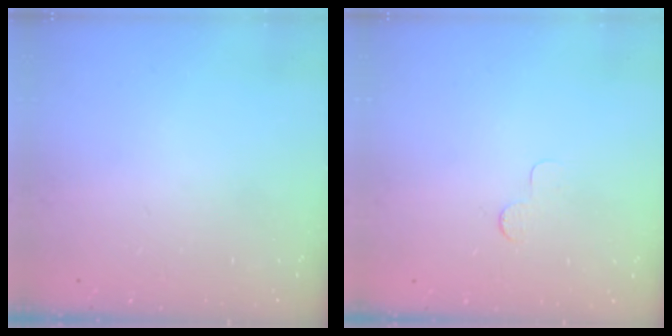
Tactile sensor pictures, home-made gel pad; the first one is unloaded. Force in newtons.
{"total": 3.0, "press": 2.9, "slide": 0.3}